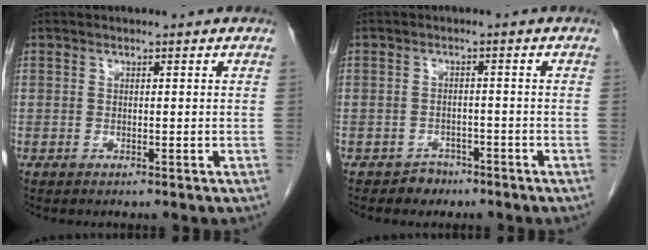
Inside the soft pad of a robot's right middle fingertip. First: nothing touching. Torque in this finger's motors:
{"motor_torque": [-0.40, -0.15, -0.06, -0.02]}